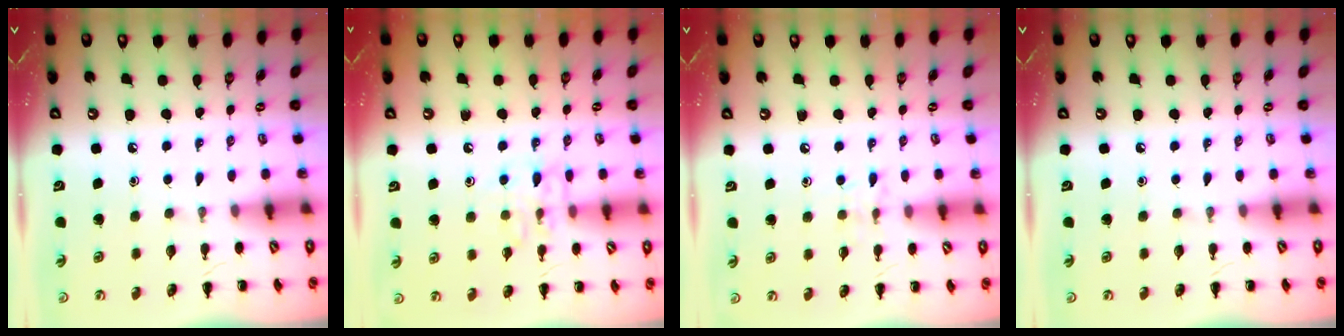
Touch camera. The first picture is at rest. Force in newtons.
{"total": 9.4, "press": 9.4, "slide": 0.8}
{"total": 6.1, "press": 5.7, "slide": 2.0}
{"total": 0.0}